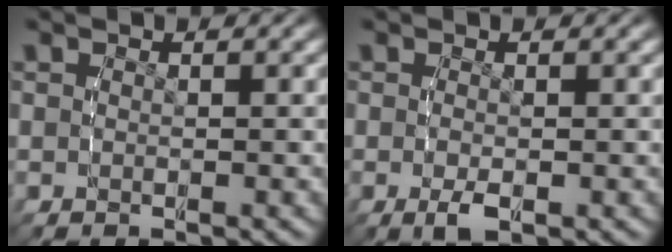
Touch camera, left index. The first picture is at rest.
{"total": 1.5, "force": [-0.6, 0.4, 1.4], "torque": [-0.031, -0.006, -0.007]}